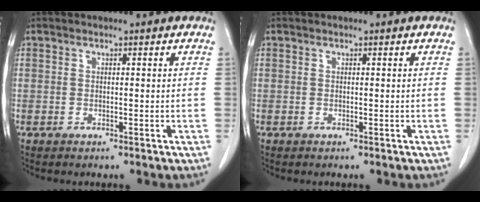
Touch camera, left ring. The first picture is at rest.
{"total": 0.0}